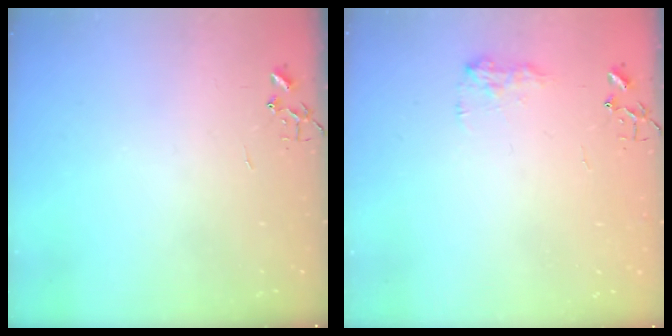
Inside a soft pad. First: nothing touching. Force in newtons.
{"total": 7.9, "press": 7.9, "slide": 0.4}